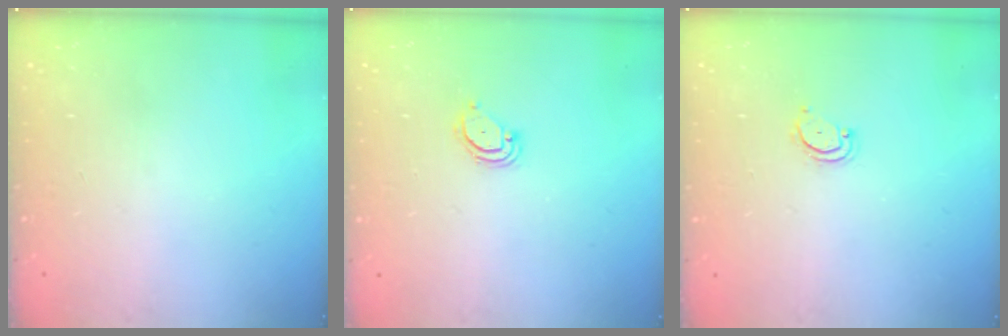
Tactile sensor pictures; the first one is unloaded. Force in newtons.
{"total": 3.3, "press": 3.3, "slide": 0.3}
{"total": 2.8, "press": 2.8, "slide": 0.3}